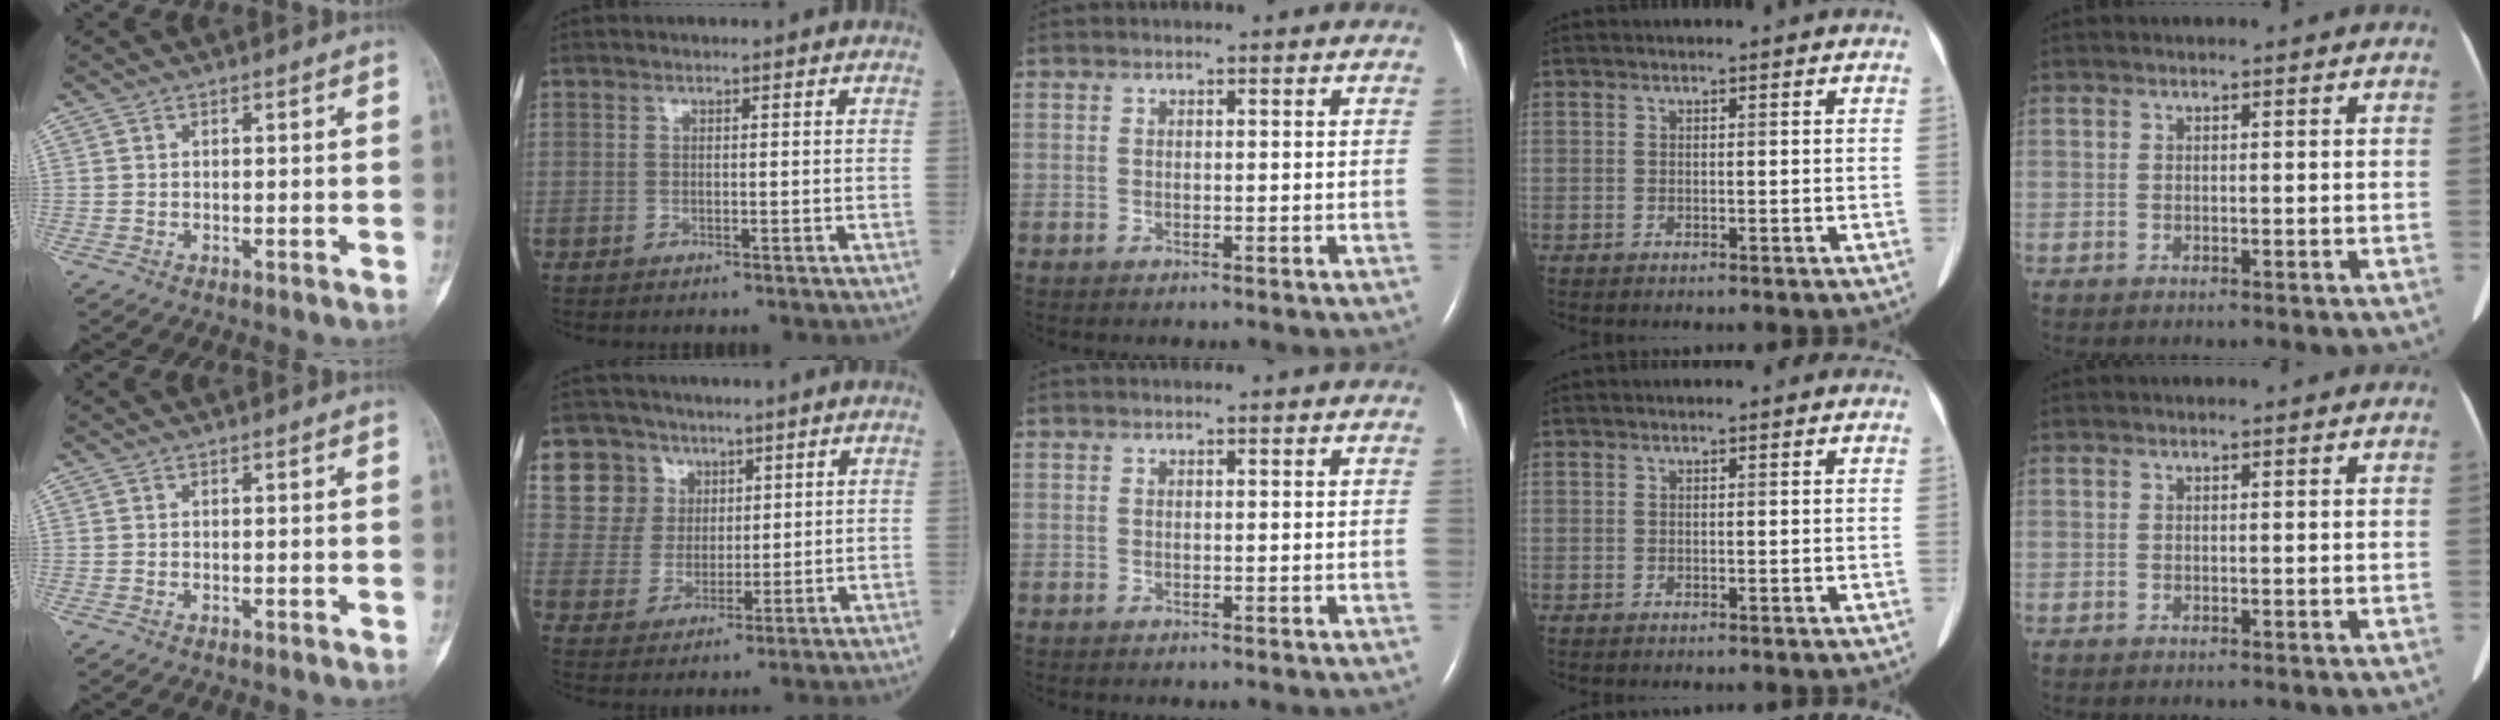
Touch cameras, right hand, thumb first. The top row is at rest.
{"index": {"total": 8.1, "force": [4.8, 6.5, -0.1], "torque": [-0.002, 0.010, 0.101]}}